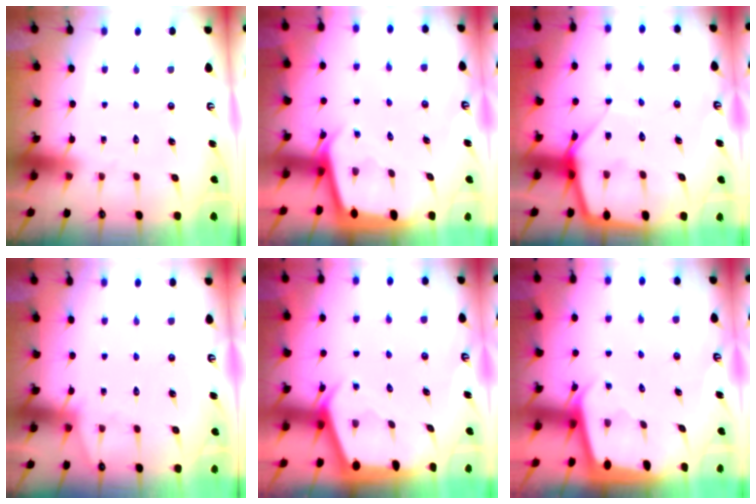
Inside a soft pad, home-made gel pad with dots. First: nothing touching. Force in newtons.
{"total": 2.5, "press": 2.5, "slide": 0.1}
{"total": 9.4, "press": 9.4, "slide": 0.6}
{"total": 2.6, "press": 2.6, "slide": 0.4}
{"total": 2.3, "press": 2.3, "slide": 0.3}
{"total": 1.9, "press": 1.9, "slide": 0.0}